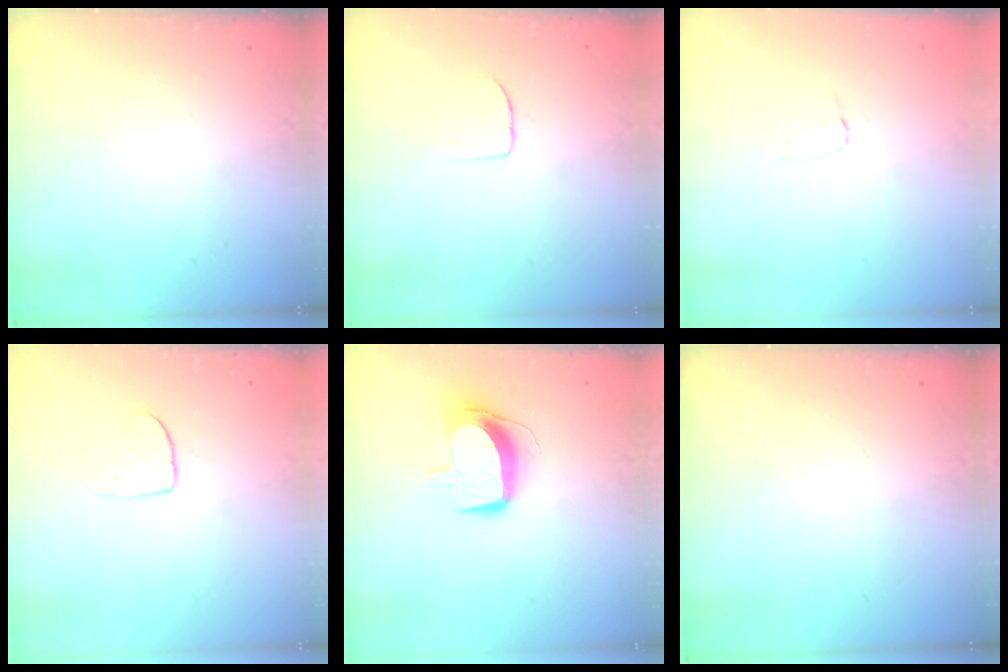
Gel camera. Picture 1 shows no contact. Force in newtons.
{"total": 3.7, "press": 3.7, "slide": 0.3}
{"total": 2.6, "press": 2.6, "slide": 0.2}
{"total": 4.1, "press": 4.1, "slide": 0.3}
{"total": 10.3, "press": 10.3, "slide": 0.7}
{"total": 0.0}